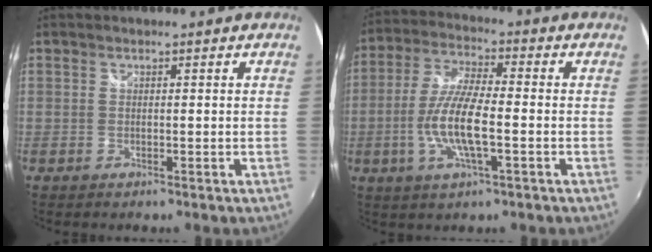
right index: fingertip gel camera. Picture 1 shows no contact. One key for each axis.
{"total": 10.7, "fx": -2.6, "fy": 2.4, "fz": 10.1, "tx": -0.209, "ty": -0.002, "tz": -0.054}